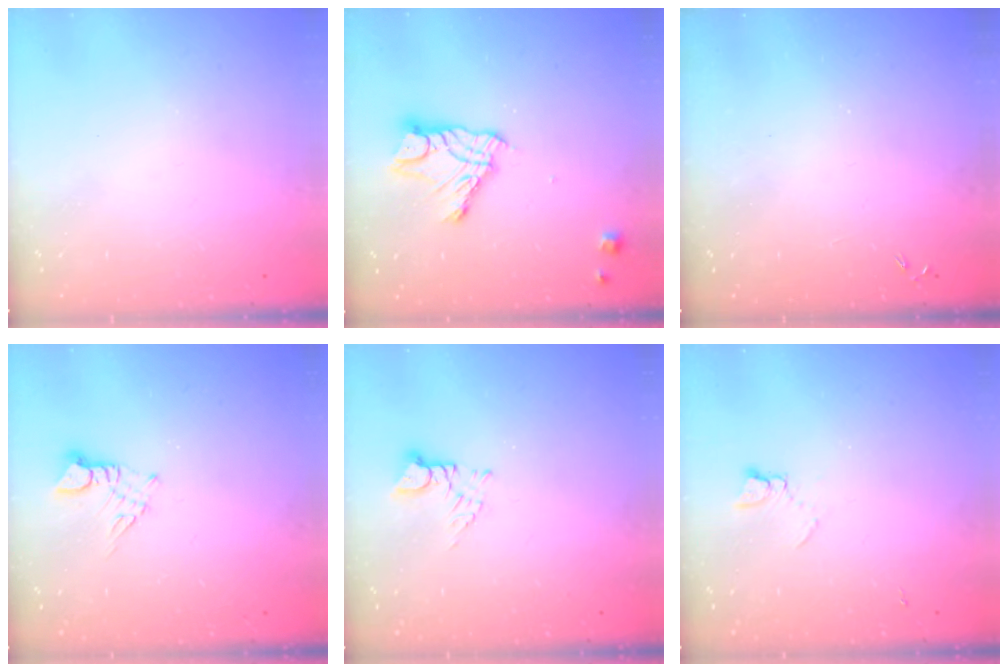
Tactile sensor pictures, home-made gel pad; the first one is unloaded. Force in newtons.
{"total": 11.2, "press": 11.1, "slide": 0.9}
{"total": 0.0}
{"total": 2.5, "press": 2.5, "slide": 0.3}
{"total": 2.8, "press": 2.8, "slide": 0.5}
{"total": 3.3, "press": 3.3, "slide": 0.5}